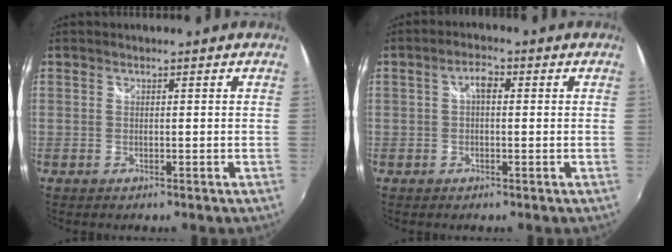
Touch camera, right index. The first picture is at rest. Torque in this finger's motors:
{"motor_torque": [0.34, -0.02, 0.20, 0.05]}